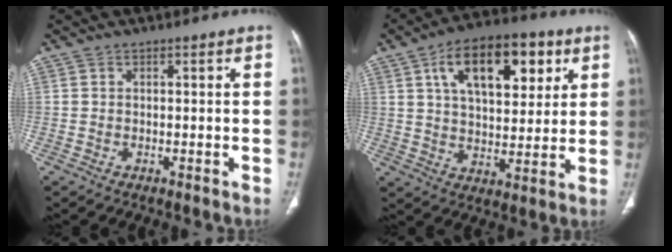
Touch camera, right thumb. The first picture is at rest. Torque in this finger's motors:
{"motor_torque": [0.98, 4.02, 1.47, 0.35, 0.14]}